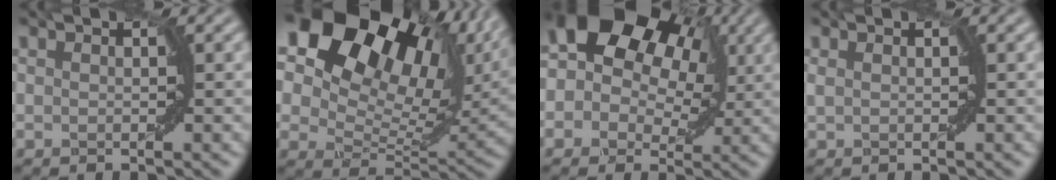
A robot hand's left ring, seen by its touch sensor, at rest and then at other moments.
{"total": 18.6, "force": [9.2, 11.9, 11.0], "torque": [-0.188, 0.045, 0.159]}
{"total": 14.3, "force": [5.4, 10.3, 8.3], "torque": [-0.121, 0.062, 0.052]}
{"total": 0.5, "force": [0.3, 0.1, 0.4], "torque": [-0.011, 0.003, 0.005]}